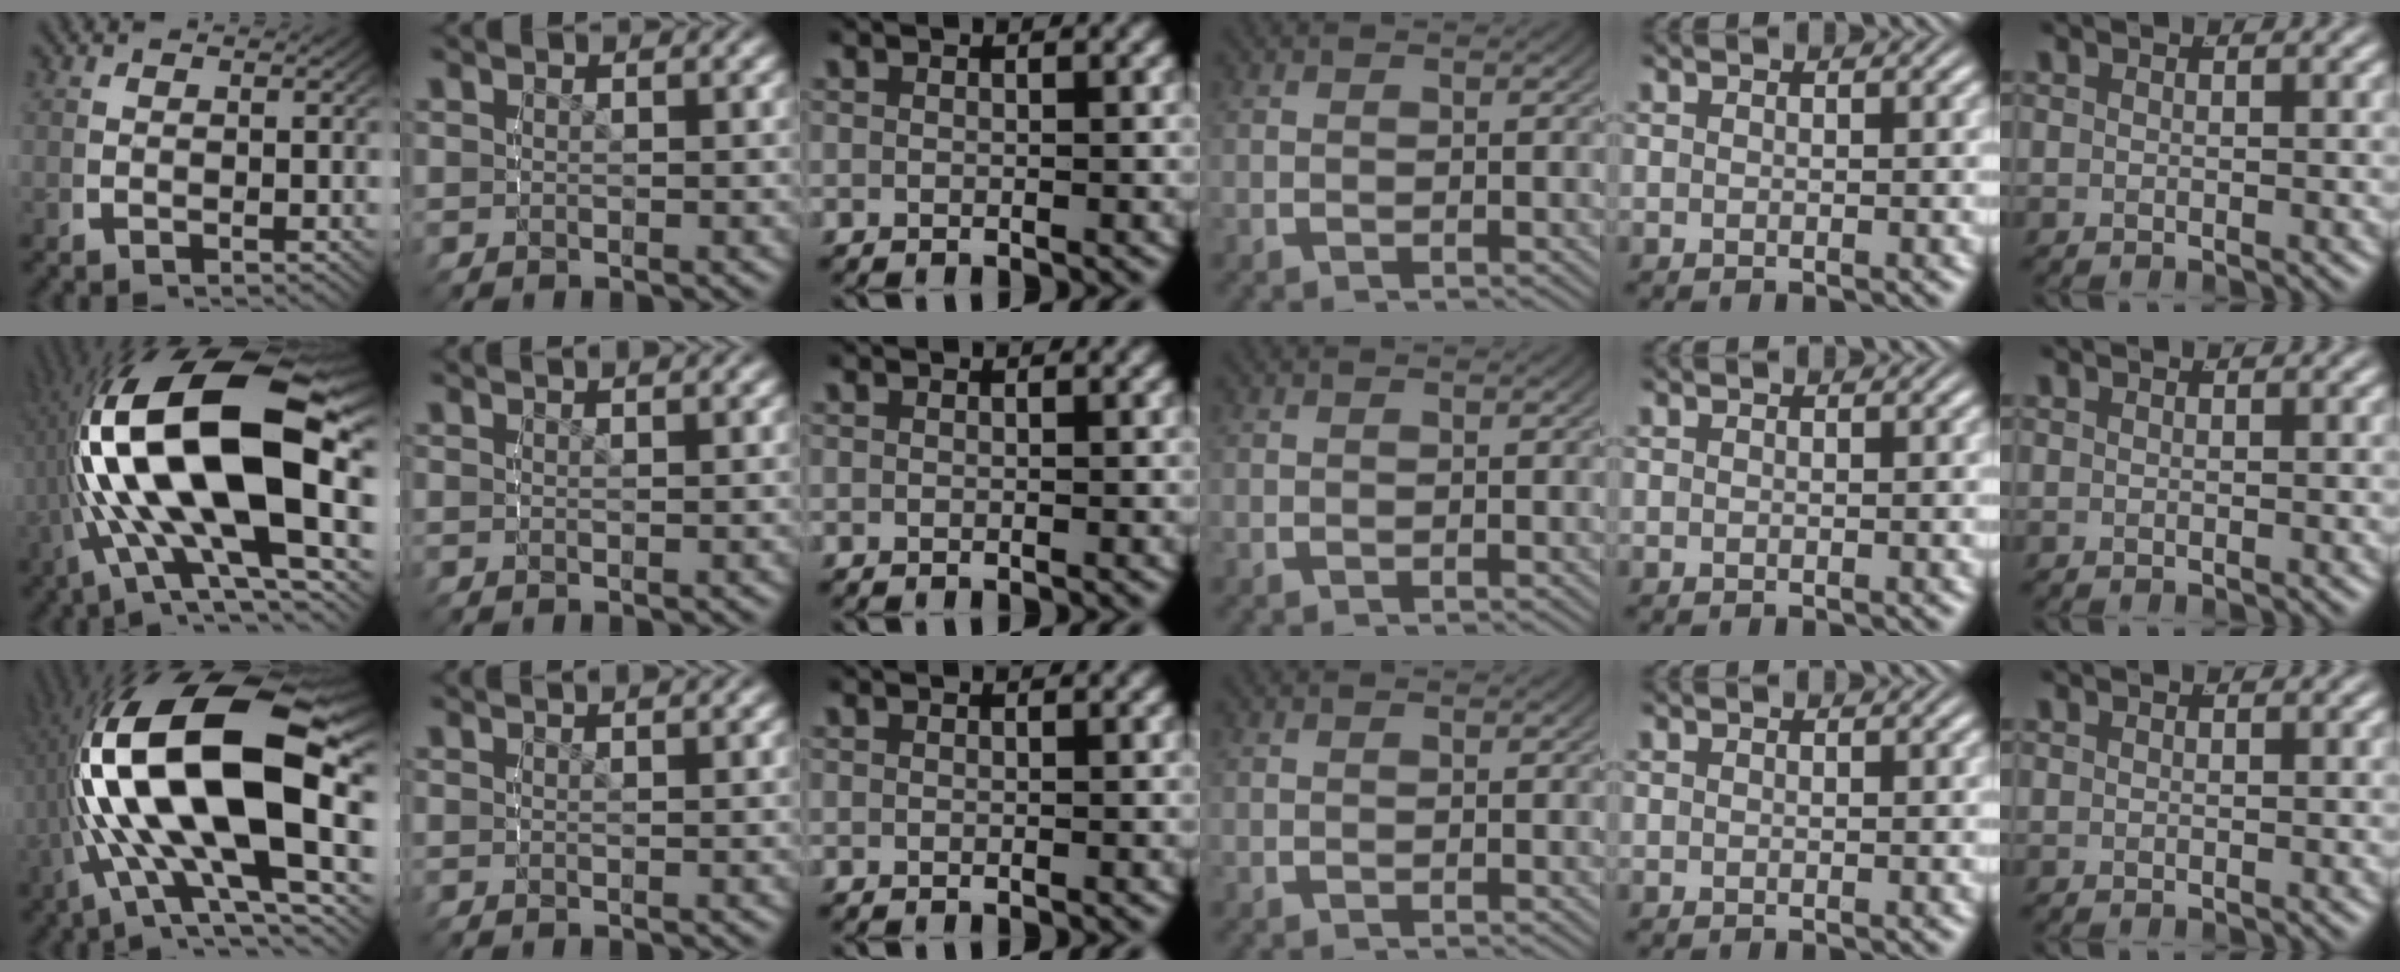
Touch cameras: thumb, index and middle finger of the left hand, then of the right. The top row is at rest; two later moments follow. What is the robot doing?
{"motion": "lift_and_place", "object": "toy banana"}